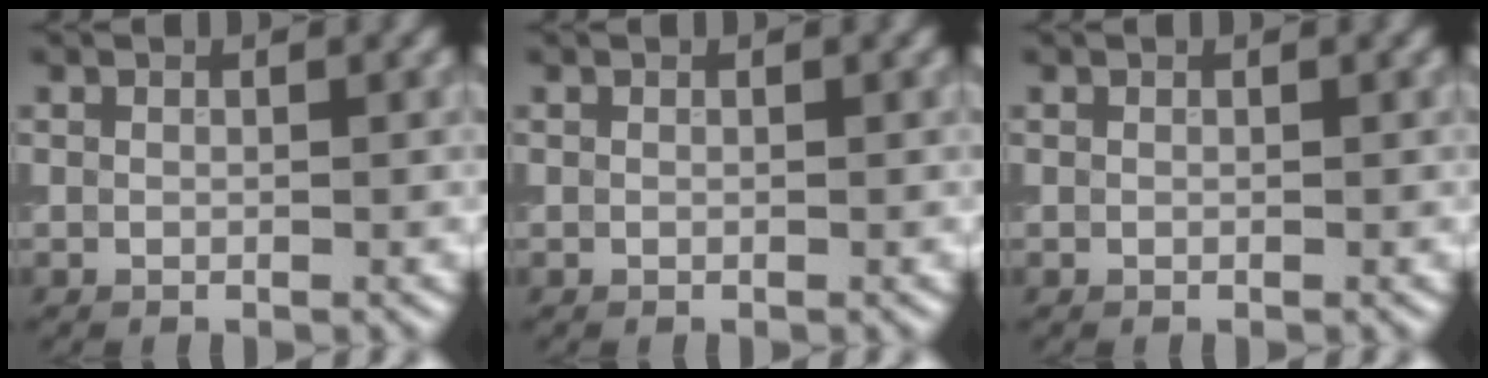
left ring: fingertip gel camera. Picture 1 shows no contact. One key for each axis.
{"total": 0.0}
{"total": 0.0}